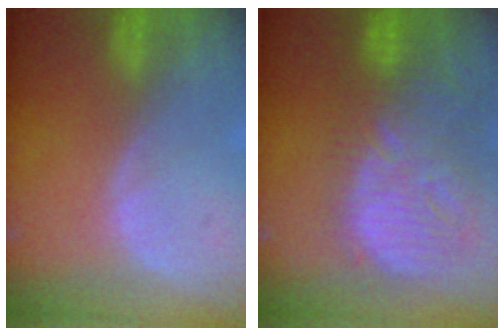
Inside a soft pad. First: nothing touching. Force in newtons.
{"total": 13.5, "press": 11.7, "slide": 6.8}